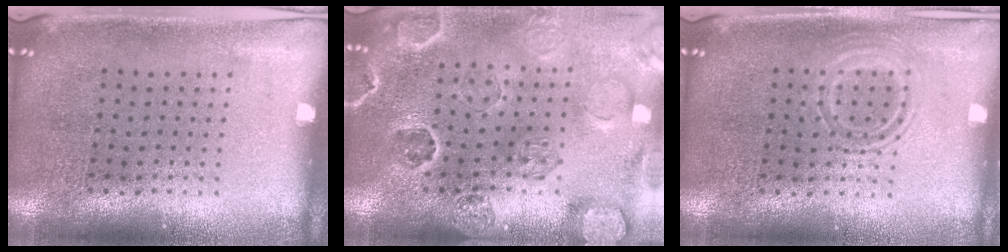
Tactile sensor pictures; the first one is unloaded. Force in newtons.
{"total": 2.7, "press": 2.7, "slide": 0.6}
{"total": 1.1, "press": 1.0, "slide": 0.2}